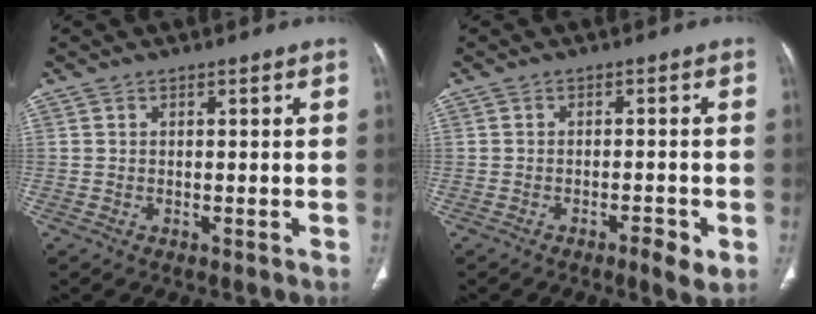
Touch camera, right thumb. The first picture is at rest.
{"total": 3.5, "force": [-1.7, 0.8, 3.0], "torque": [-0.047, 0.003, -0.028]}